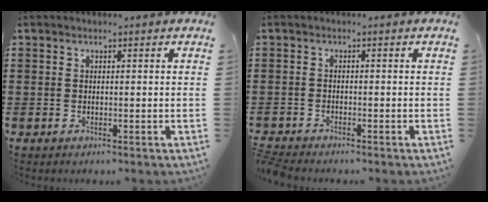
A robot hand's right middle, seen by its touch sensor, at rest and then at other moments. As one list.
[{"total": 1.6, "force": [-1.6, 0.0, 0.2], "torque": [-0.015, -0.005, -0.035]}]